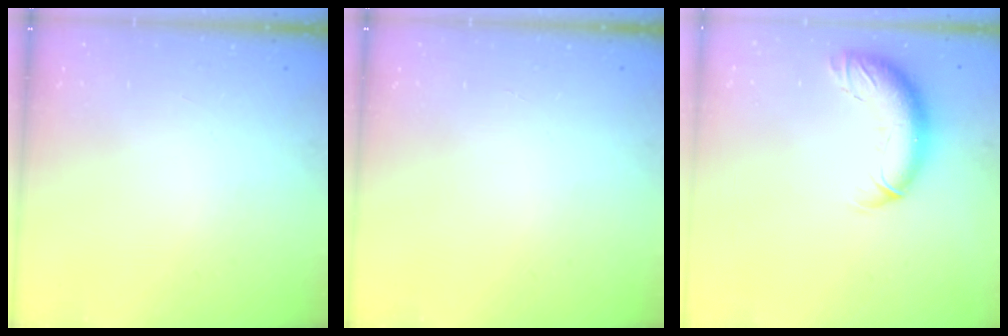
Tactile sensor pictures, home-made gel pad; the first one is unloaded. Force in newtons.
{"total": 0.0}
{"total": 12.0, "press": 11.7, "slide": 3.0}